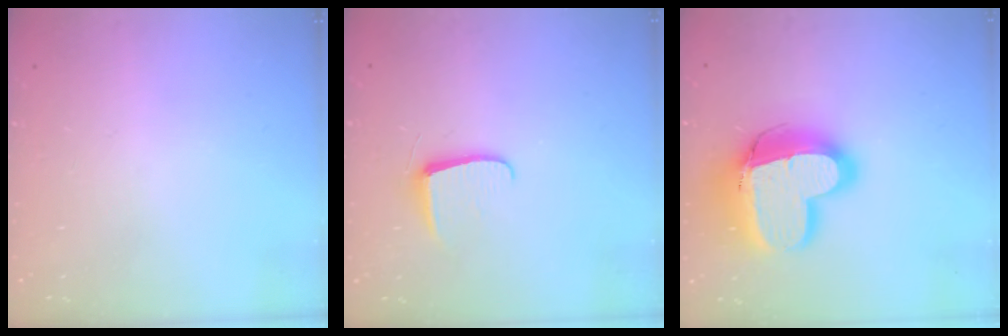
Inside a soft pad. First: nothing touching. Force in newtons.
{"total": 6.2, "press": 6.2, "slide": 0.7}
{"total": 18.9, "press": 18.8, "slide": 2.2}